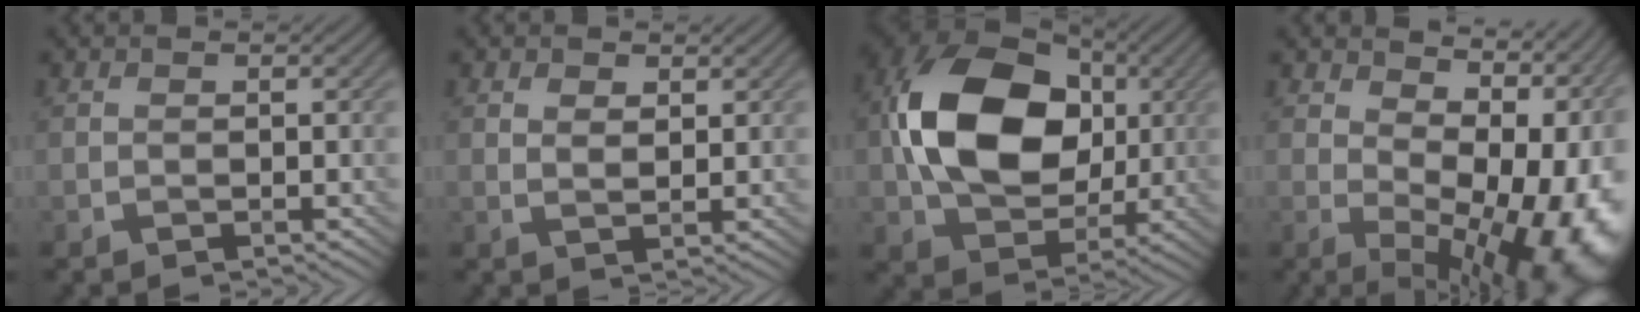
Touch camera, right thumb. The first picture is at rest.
{"total": 2.0, "force": [1.2, 0.9, 1.4], "torque": [-0.026, -0.006, 0.023]}
{"total": 16.9, "force": [2.0, 12.1, 11.6], "torque": [-0.240, 0.020, 0.034]}
{"total": 16.5, "force": [1.5, 9.3, 13.5], "torque": [-0.151, -0.008, 0.056]}